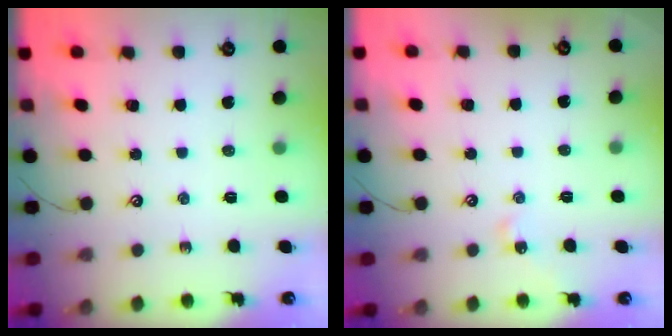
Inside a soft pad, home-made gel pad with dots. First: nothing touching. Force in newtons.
{"total": 2.2, "press": 2.1, "slide": 0.5}